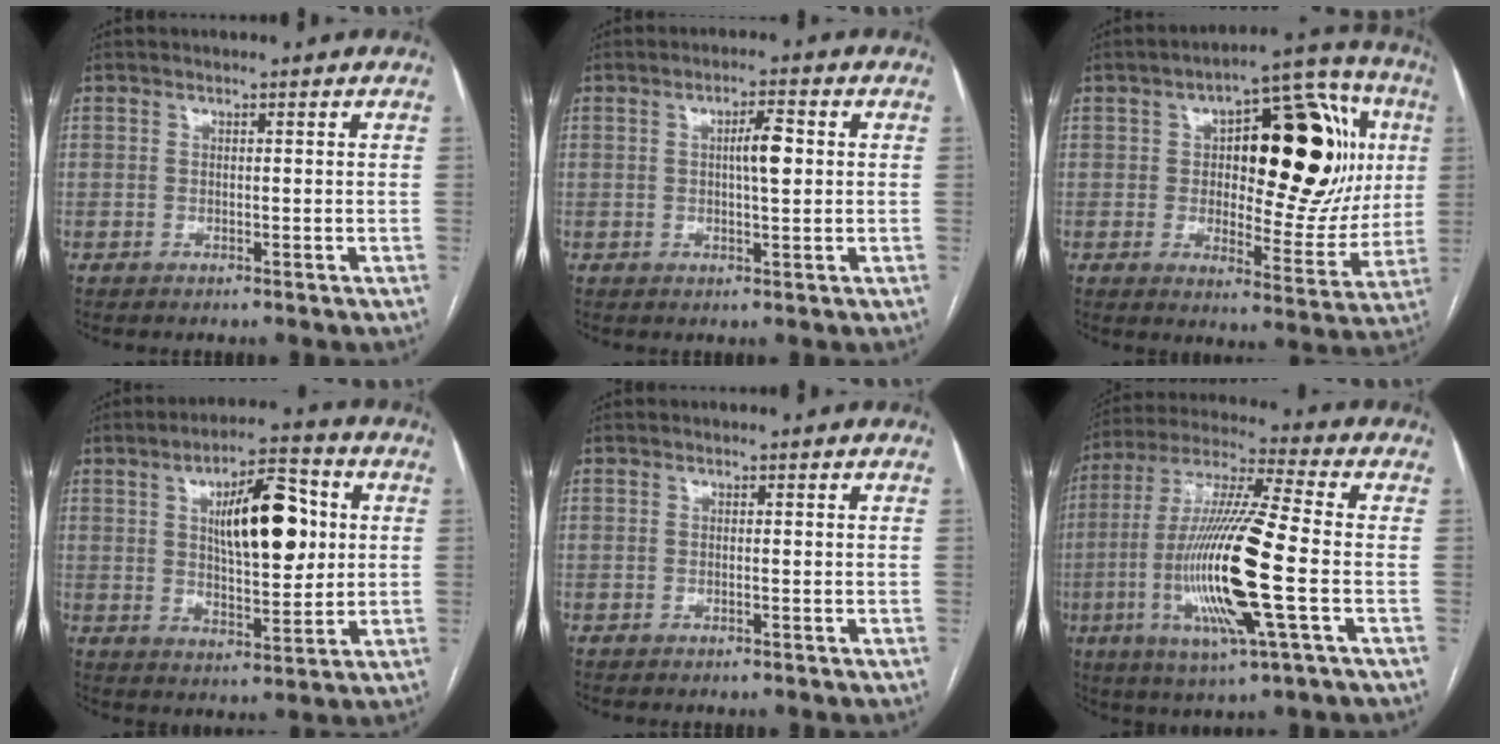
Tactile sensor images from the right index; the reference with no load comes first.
{"total": 4.1, "force": [0.5, 0.7, 4.0], "torque": [-0.067, 0.005, 0.006]}
{"total": 23.5, "force": [4.6, 9.8, 20.9], "torque": [-0.284, 0.038, 0.069]}
{"total": 13.1, "force": [2.9, 4.4, 11.9], "torque": [-0.187, 0.016, 0.048]}
{"total": 0.0}
{"total": 18.9, "force": [-4.0, 1.0, 18.4], "torque": [-0.381, -0.015, -0.077]}